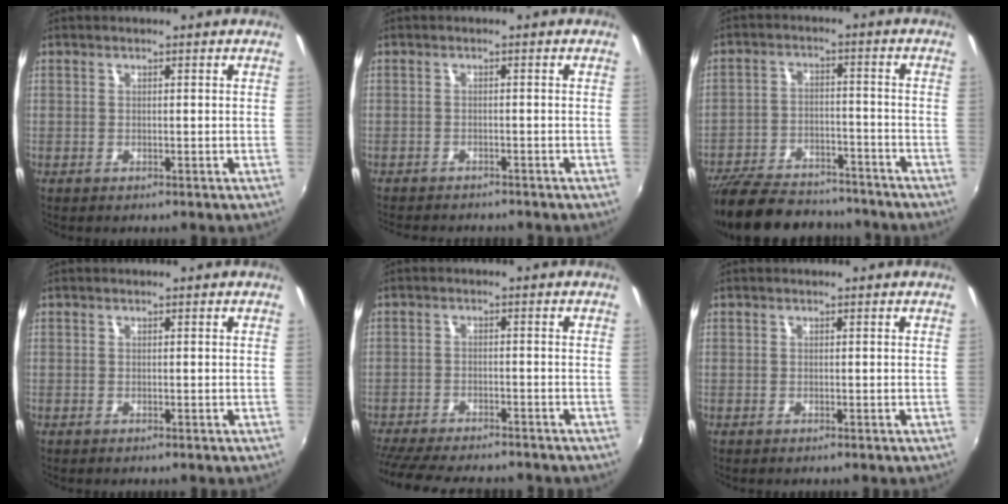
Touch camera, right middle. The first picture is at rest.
{"total": 5.3, "force": [-4.9, 1.1, 1.6], "torque": [-0.044, -0.016, -0.075]}
{"total": 21.2, "force": [-17.8, 7.3, 8.8], "torque": [-0.198, -0.012, -0.264]}
{"total": 0.0}
{"total": 14.0, "force": [-12.3, 3.0, 6.0], "torque": [-0.138, -0.025, -0.193]}
{"total": 0.0}